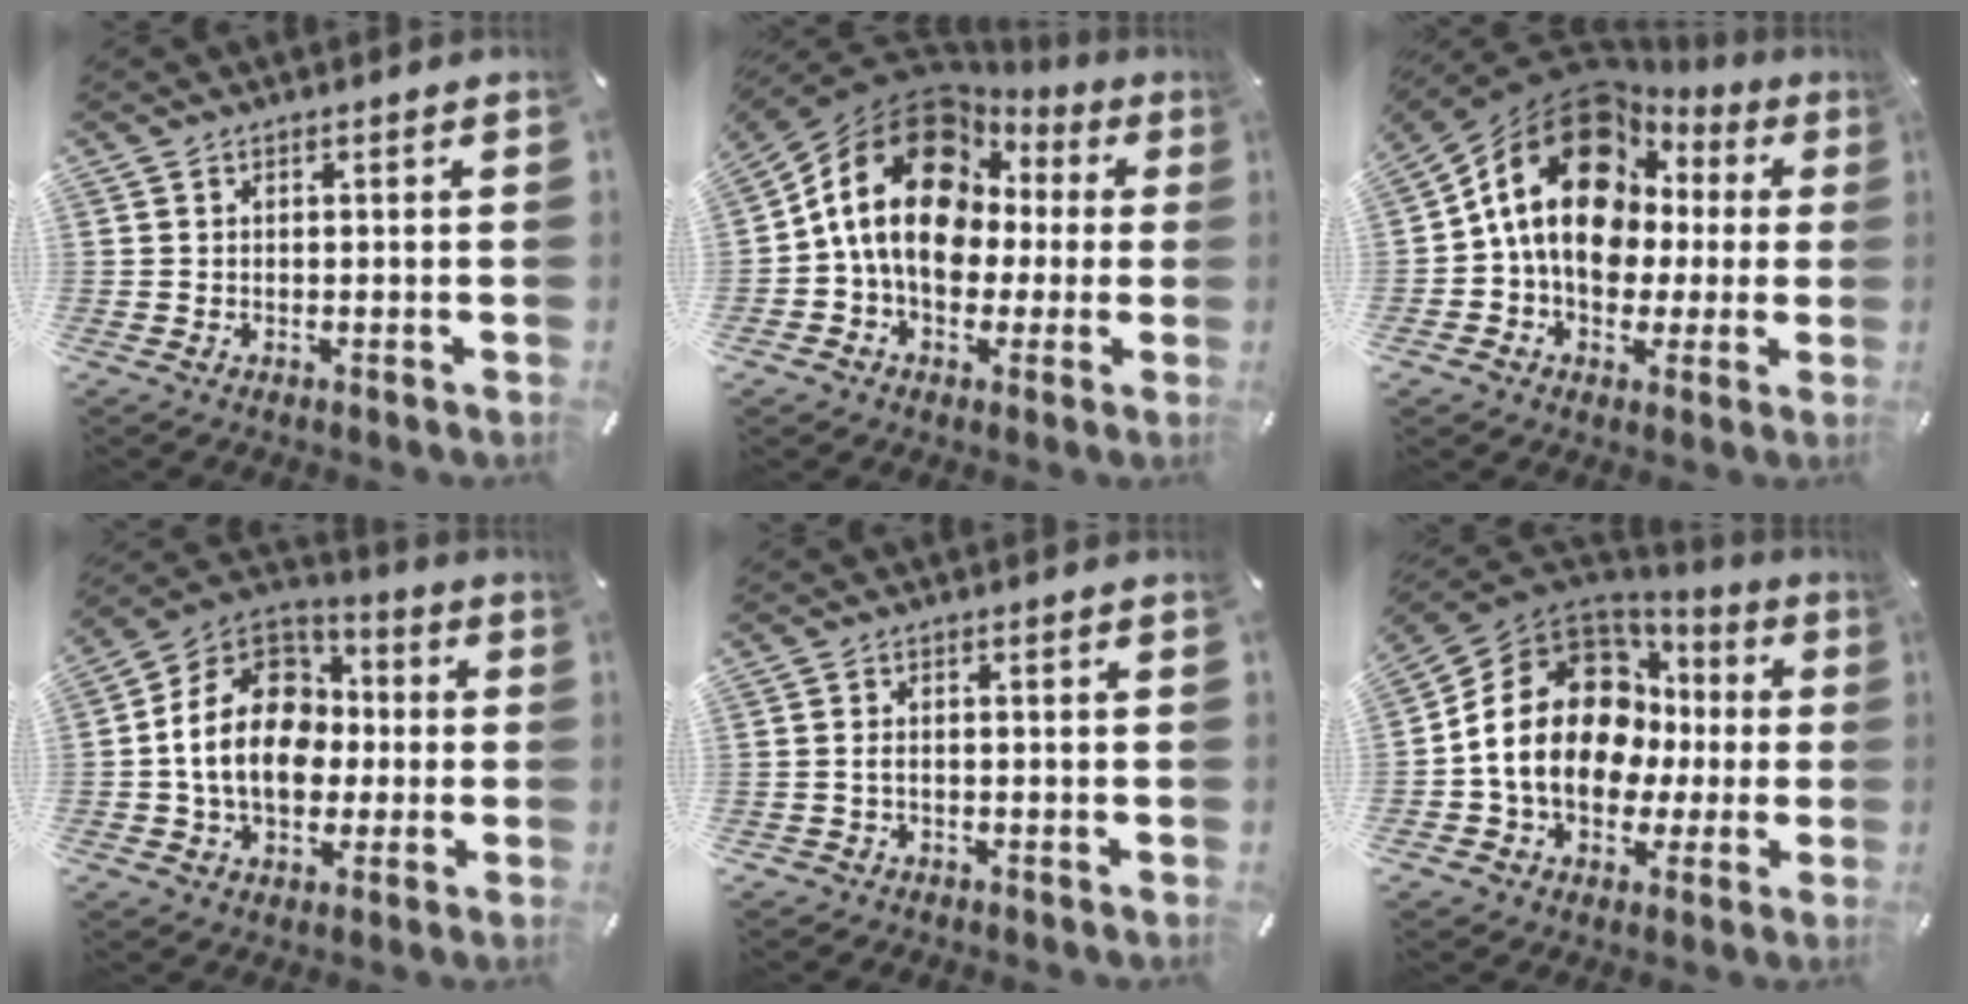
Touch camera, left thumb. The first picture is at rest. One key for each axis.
{"total": 18.4, "fx": 3.0, "fy": 14.5, "fz": 10.8, "tx": -0.210, "ty": -0.012, "tz": 0.055}
{"total": 18.0, "fx": 4.0, "fy": 14.1, "fz": 10.4, "tx": -0.195, "ty": -0.021, "tz": 0.073}
{"total": 17.7, "fx": -1.5, "fy": 14.2, "fz": 10.5, "tx": -0.218, "ty": 0.020, "tz": -0.031}
{"total": 1.7, "fx": -0.6, "fy": 1.3, "fz": 1.0, "tx": -0.022, "ty": 0.004, "tz": -0.013}
{"total": 20.2, "fx": 1.0, "fy": 15.5, "fz": 12.9, "tx": -0.262, "ty": 0.002, "tz": 0.021}